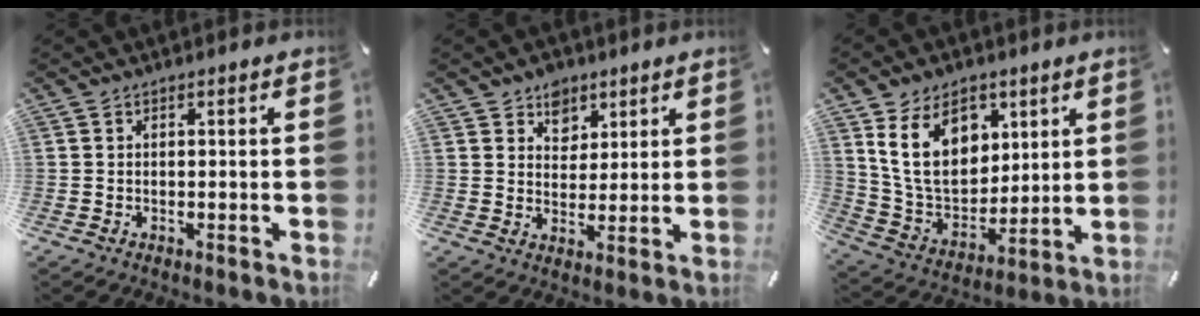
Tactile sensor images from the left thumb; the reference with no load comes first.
{"total": 5.8, "force": [3.5, 4.6, 0.5], "torque": [0.000, -0.019, 0.061]}
{"total": 16.5, "force": [7.3, 11.7, 9.2], "torque": [-0.186, -0.019, 0.136]}